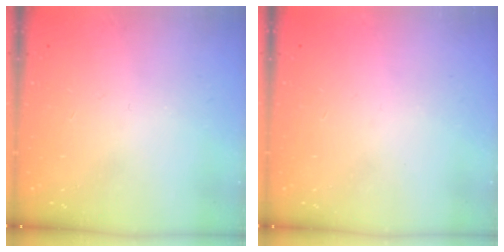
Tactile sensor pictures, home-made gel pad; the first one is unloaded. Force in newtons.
{"total": 1.5, "press": 1.5, "slide": 0.1}